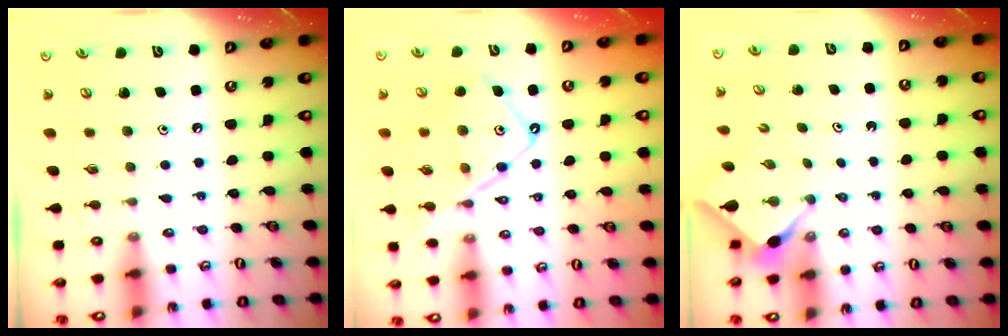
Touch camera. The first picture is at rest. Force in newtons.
{"total": 13.5, "press": 13.5, "slide": 1.3}
{"total": 2.9, "press": 2.9, "slide": 0.4}